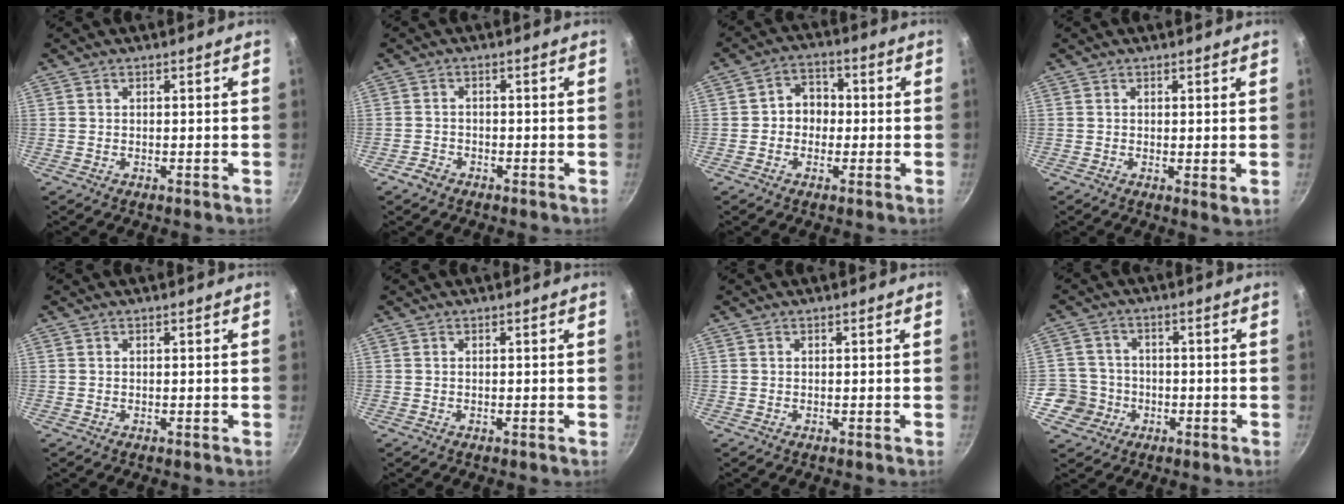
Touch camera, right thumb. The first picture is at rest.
{"total": 2.2, "force": [-1.7, 1.3, 0.6], "torque": [-0.009, 0.020, -0.029]}
{"total": 5.8, "force": [-0.4, 4.9, 3.0], "torque": [-0.006, 0.017, -0.015]}
{"total": 1.9, "force": [0.4, 0.7, 1.7], "torque": [-0.026, -0.010, 0.004]}
{"total": 0.0}
{"total": 0.0}
{"total": 0.0}
{"total": 6.9, "force": [-2.3, 6.5, 0.8], "torque": [0.016, 0.031, -0.043]}